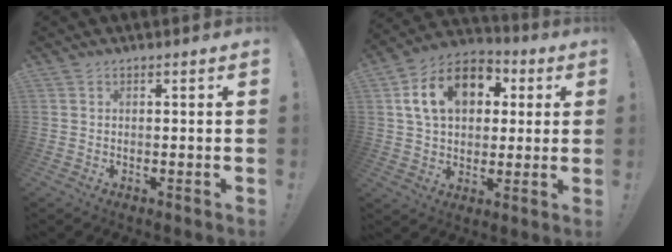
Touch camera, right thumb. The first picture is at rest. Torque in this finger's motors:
{"motor_torque": [1.75, 2.93, 1.00, 0.19, 0.47]}